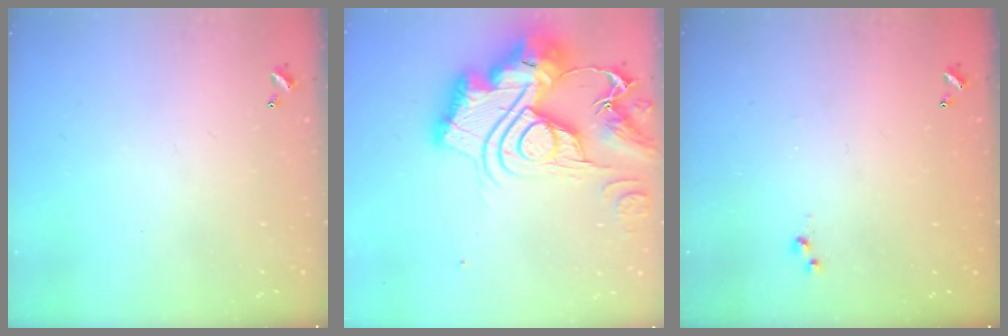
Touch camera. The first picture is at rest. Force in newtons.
{"total": 0.6, "press": 0.6, "slide": 0.0}
{"total": 3.0, "press": 3.0, "slide": 0.4}